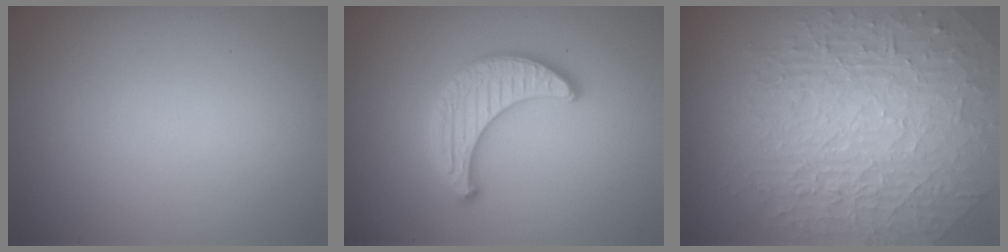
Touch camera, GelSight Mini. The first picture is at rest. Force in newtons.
{"total": 3.4, "press": 3.4, "slide": 0.1}
{"total": 10.0, "press": 6.5, "slide": 7.7}